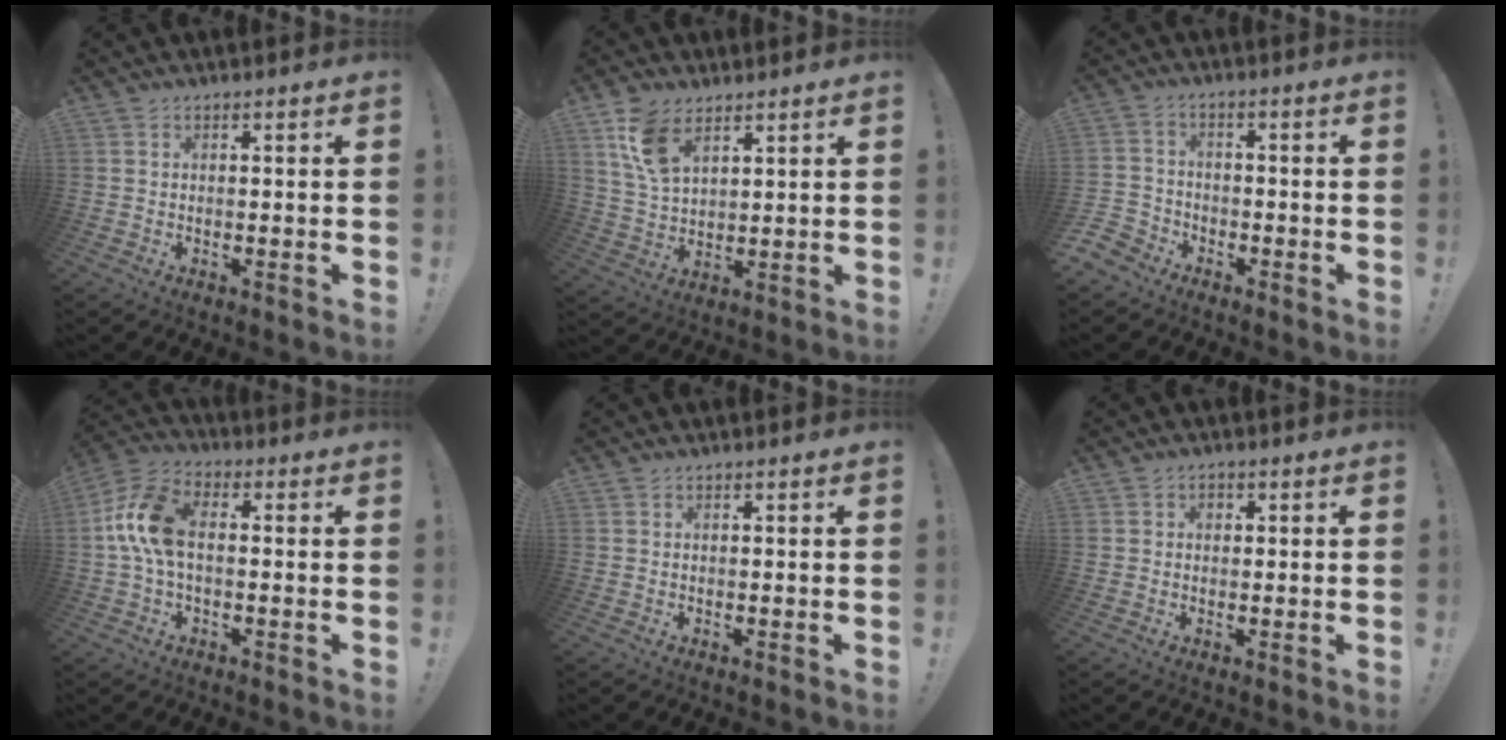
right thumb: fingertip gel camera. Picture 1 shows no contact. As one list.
[{"total": 10.1, "force": [5.9, 5.5, 6.1], "torque": [-0.122, -0.017, 0.114]}, {"total": 5.3, "force": [-3.8, 3.5, 0.9], "torque": [-0.025, 0.023, -0.075]}, {"total": 12.0, "force": [0.5, 6.7, 10.0], "torque": [-0.193, 0.011, 0.015]}, {"total": 0.0}, {"total": 1.7, "force": [-0.1, 1.6, 0.8], "torque": [-0.014, 0.007, -0.002]}]